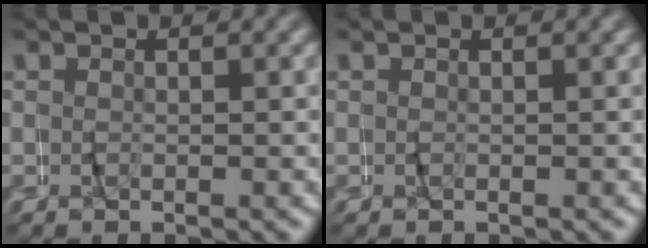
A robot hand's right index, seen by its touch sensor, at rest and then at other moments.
{"total": 0.0}